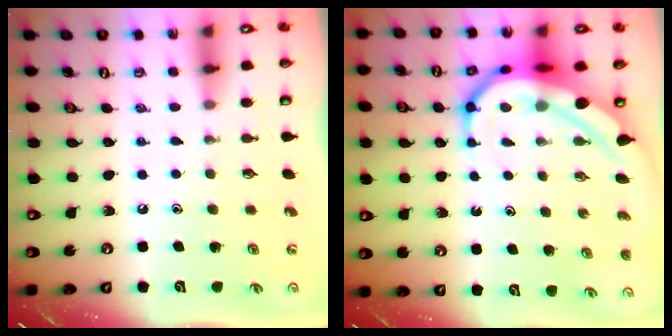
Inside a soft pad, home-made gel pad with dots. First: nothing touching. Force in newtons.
{"total": 12.0, "press": 11.9, "slide": 1.3}